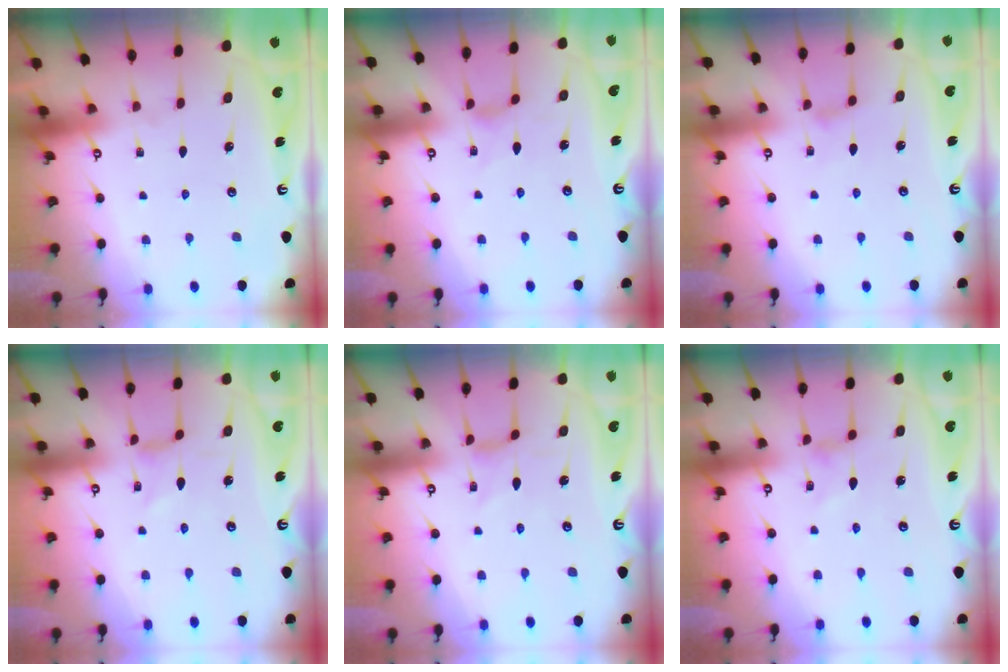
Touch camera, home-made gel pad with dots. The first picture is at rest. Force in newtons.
{"total": 1.3, "press": 1.3, "slide": 0.2}
{"total": 1.1, "press": 1.1, "slide": 0.3}
{"total": 0.0}
{"total": 0.0}
{"total": 0.0}